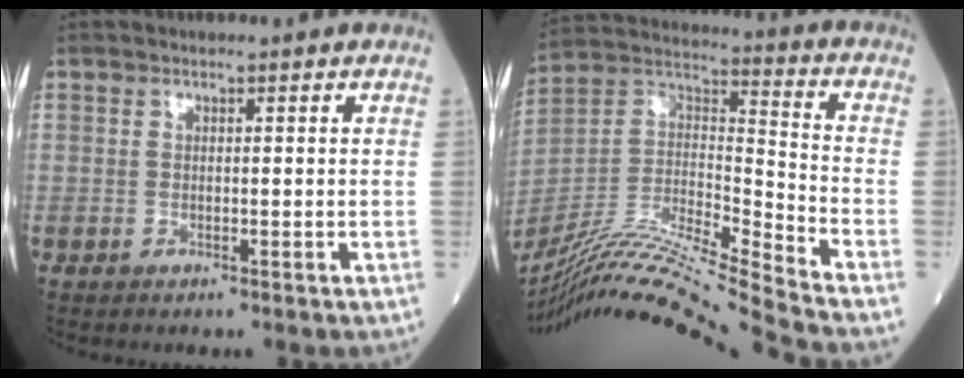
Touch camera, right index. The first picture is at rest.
{"total": 22.5, "force": [-19.9, -2.6, 10.0], "torque": [-0.211, -0.014, -0.359]}